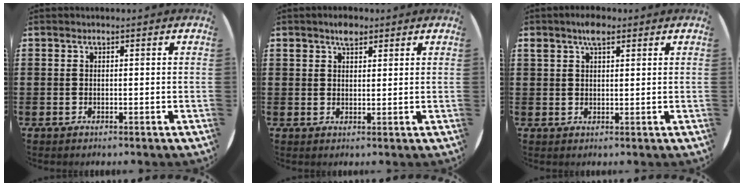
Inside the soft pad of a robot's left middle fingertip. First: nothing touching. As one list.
[{"total": 2.7, "force": [2.1, 1.3, 1.1], "torque": [-0.009, 0.000, 0.035]}, {"total": 3.4, "force": [2.4, 1.4, 2.0], "torque": [-0.029, 0.001, 0.039]}]